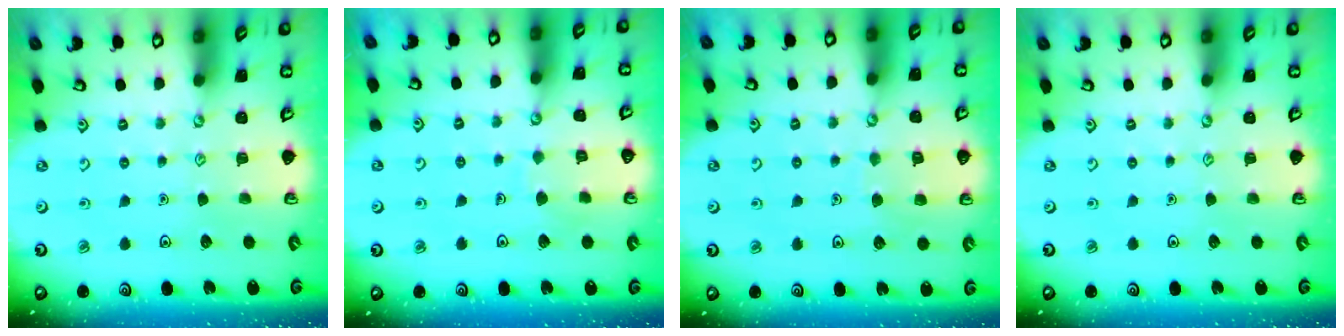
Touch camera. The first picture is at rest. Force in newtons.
{"total": 5.6, "press": 5.6, "slide": 0.3}
{"total": 5.5, "press": 5.5, "slide": 0.5}
{"total": 0.0}